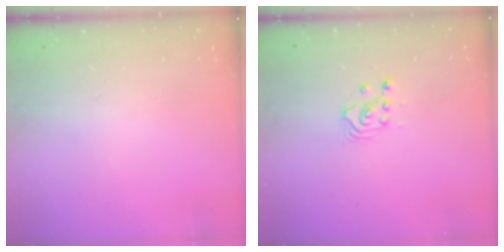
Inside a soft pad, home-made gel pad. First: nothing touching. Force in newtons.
{"total": 3.2, "press": 3.2, "slide": 0.4}